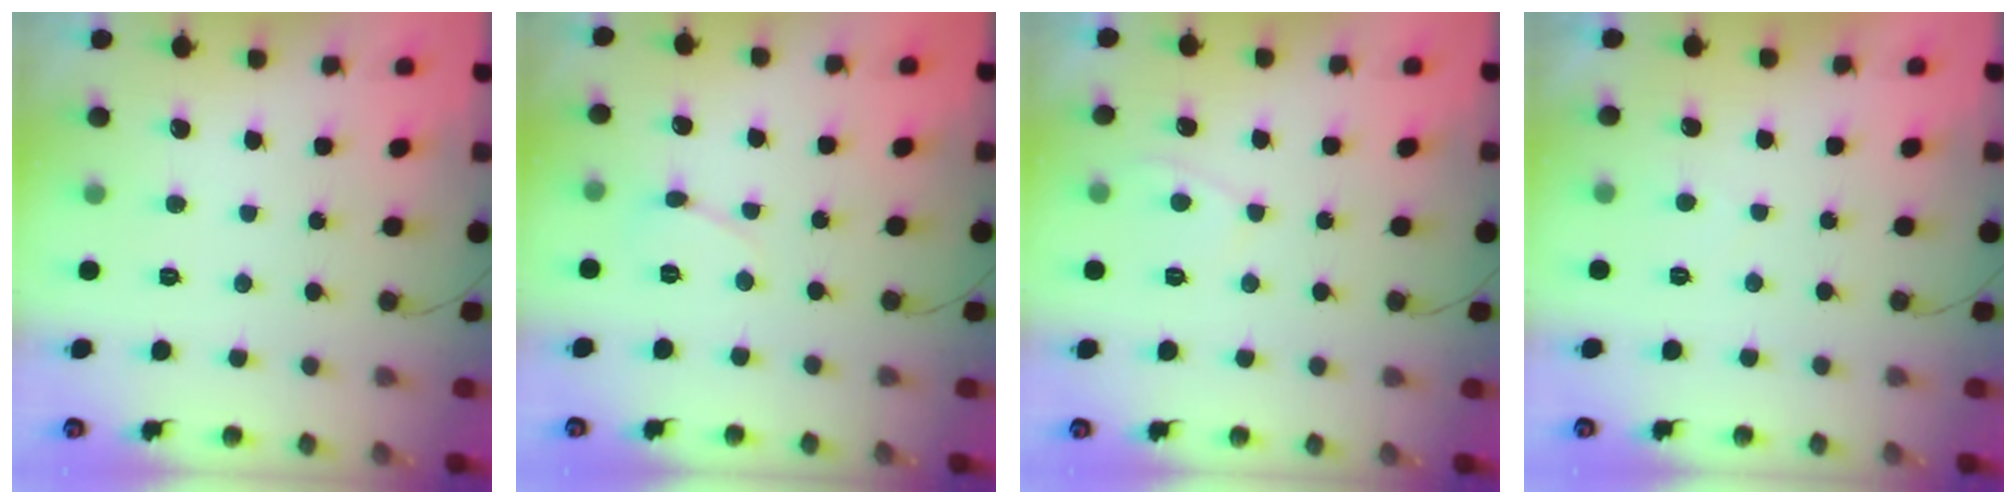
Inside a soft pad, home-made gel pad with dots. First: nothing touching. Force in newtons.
{"total": 4.4, "press": 4.4, "slide": 0.6}
{"total": 3.7, "press": 3.7, "slide": 0.5}
{"total": 0.0}